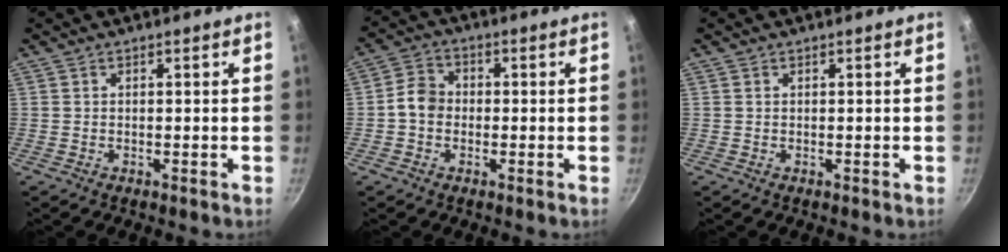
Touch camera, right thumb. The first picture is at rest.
{"total": 5.0, "force": [-0.7, 4.2, 2.6], "torque": [-0.028, 0.019, -0.026]}
{"total": 0.0}